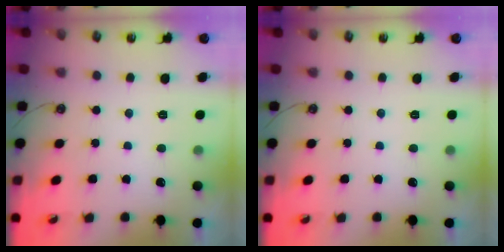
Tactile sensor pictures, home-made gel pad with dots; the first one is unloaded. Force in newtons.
{"total": 0.0}